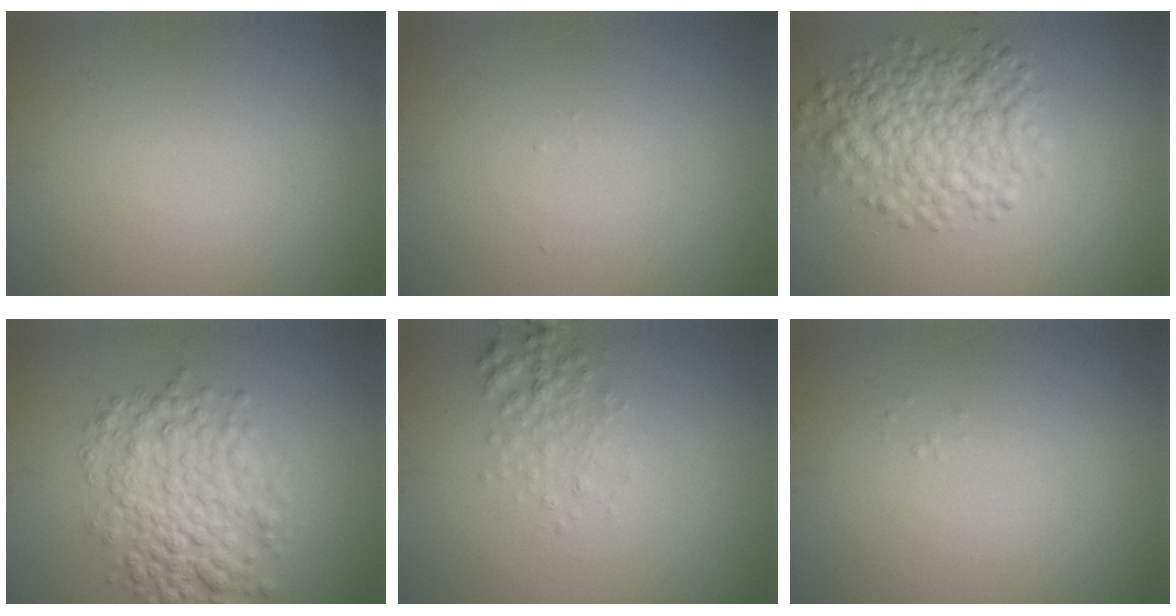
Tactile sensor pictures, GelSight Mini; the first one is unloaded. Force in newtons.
{"total": 0.0}
{"total": 5.7, "press": 5.7, "slide": 0.1}
{"total": 5.9, "press": 5.9, "slide": 0.1}
{"total": 2.0, "press": 2.0, "slide": 0.1}
{"total": 0.0}